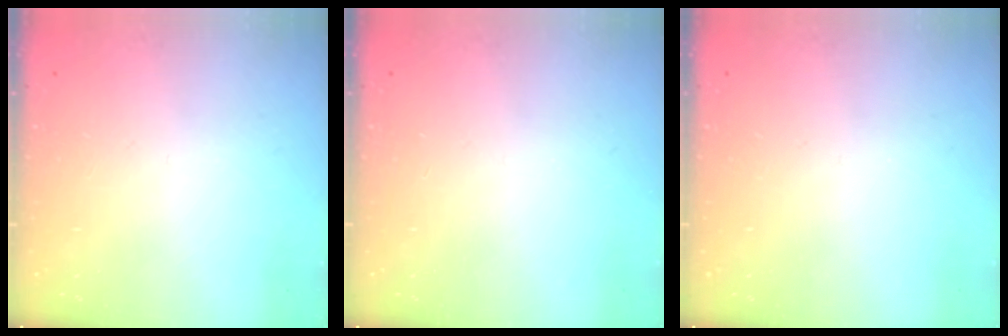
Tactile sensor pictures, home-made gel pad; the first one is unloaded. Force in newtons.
{"total": 0.0}
{"total": 0.0}